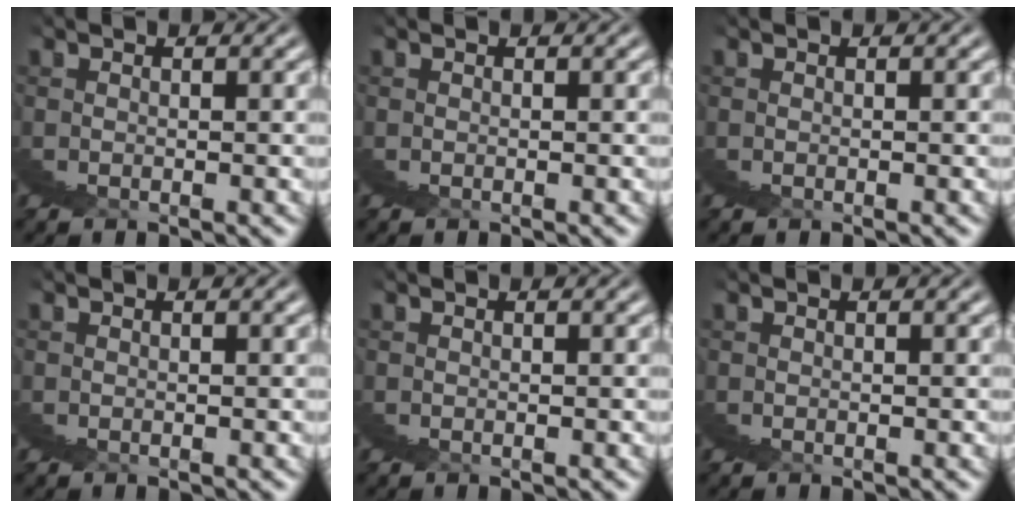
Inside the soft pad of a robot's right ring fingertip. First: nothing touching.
{"total": 0.0}
{"total": 0.0}
{"total": 0.0}
{"total": 0.0}
{"total": 0.0}